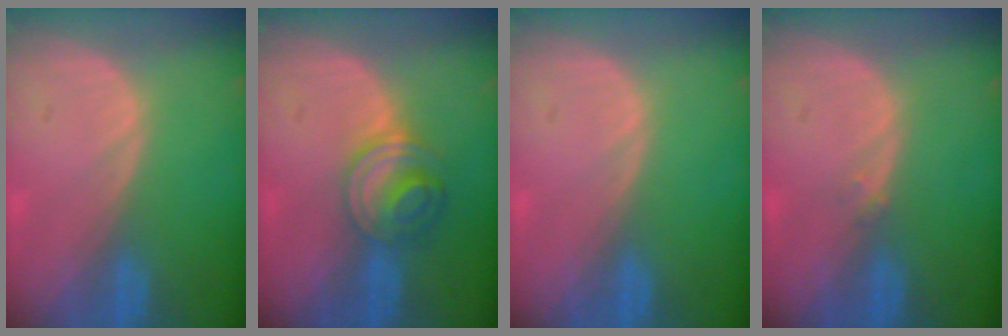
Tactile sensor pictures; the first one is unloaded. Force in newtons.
{"total": 6.0, "press": 5.4, "slide": 2.6}
{"total": 0.0}
{"total": 0.8, "press": 0.7, "slide": 0.4}